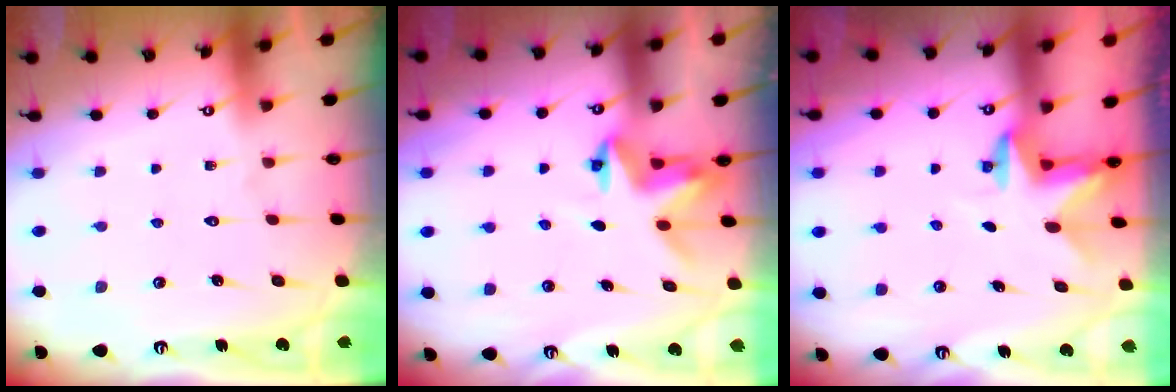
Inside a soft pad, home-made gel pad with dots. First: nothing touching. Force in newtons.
{"total": 4.0, "press": 3.9, "slide": 0.5}
{"total": 2.4, "press": 2.3, "slide": 0.4}